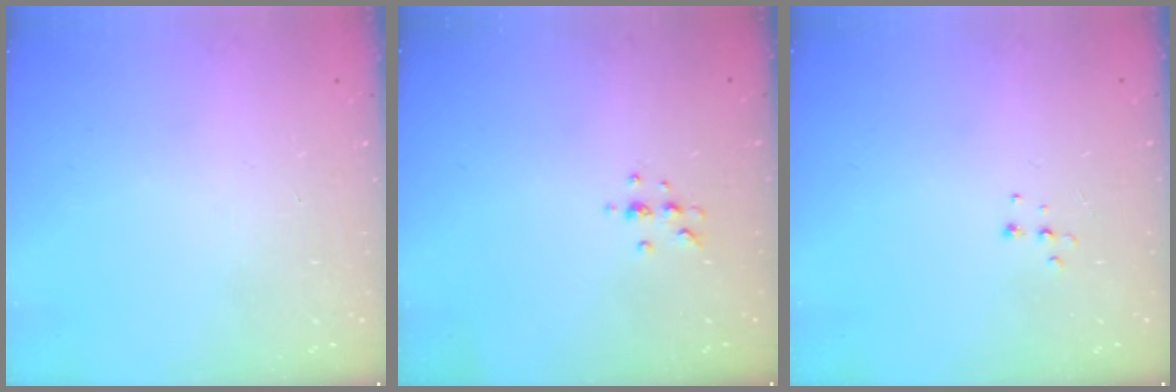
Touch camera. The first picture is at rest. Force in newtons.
{"total": 4.3, "press": 4.0, "slide": 1.4}
{"total": 4.9, "press": 4.9, "slide": 0.7}